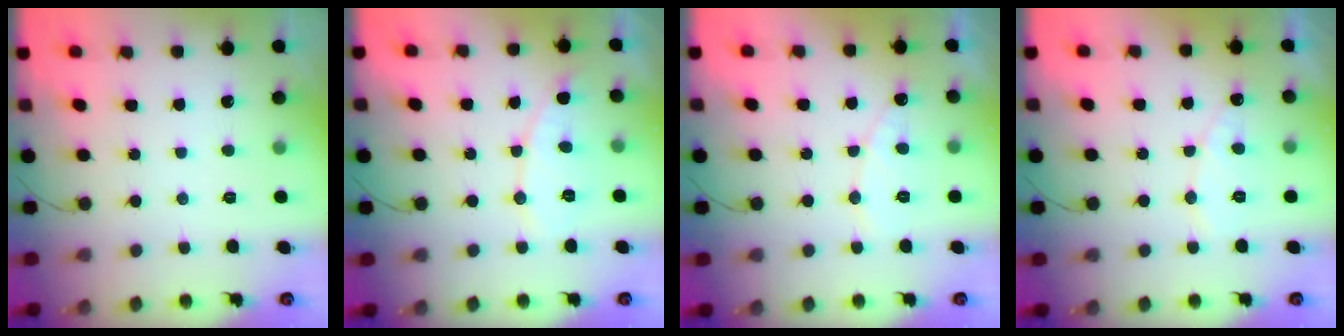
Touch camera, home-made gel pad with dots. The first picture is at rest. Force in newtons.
{"total": 6.9, "press": 6.9, "slide": 0.3}
{"total": 7.2, "press": 7.2, "slide": 0.5}
{"total": 6.6, "press": 6.6, "slide": 0.5}